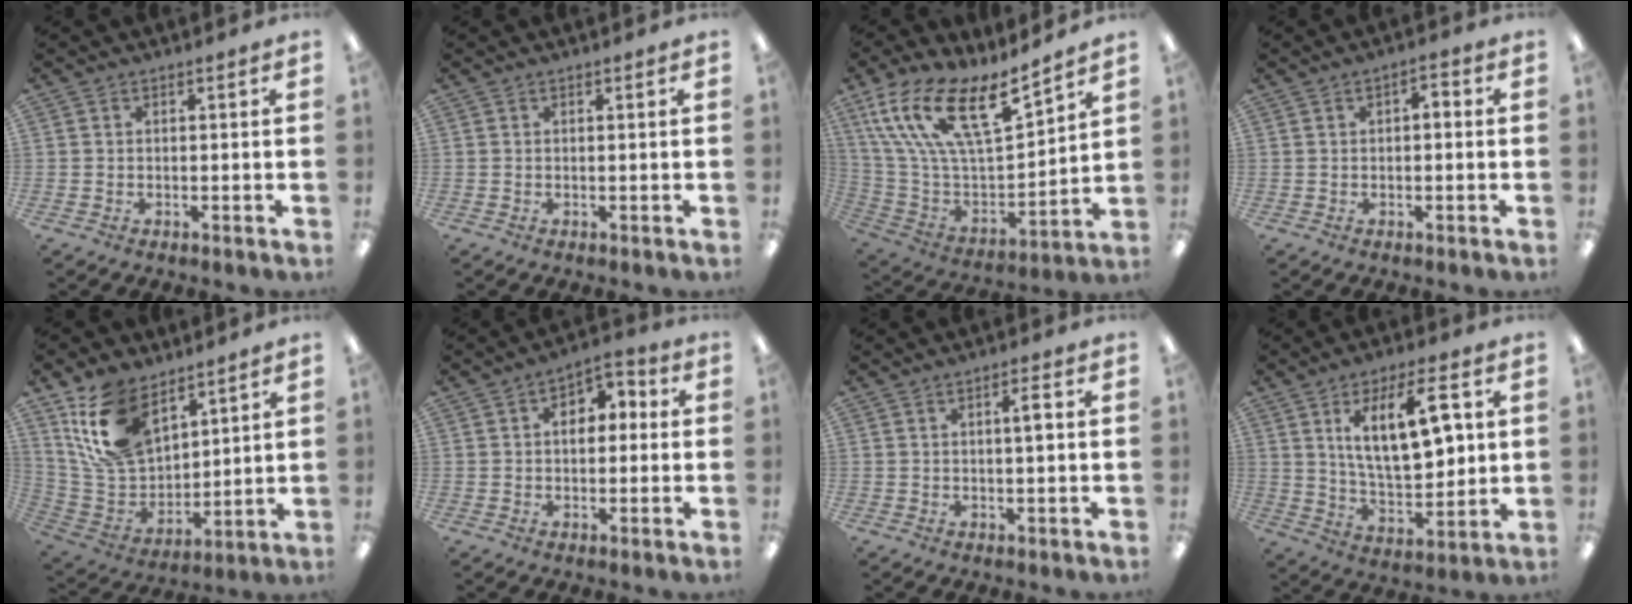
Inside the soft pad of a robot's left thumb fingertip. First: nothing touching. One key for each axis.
{"total": 0.0}
{"total": 21.1, "fx": 13.3, "fy": 8.0, "fz": 14.4, "tx": -0.286, "ty": -0.083, "tz": 0.236}
{"total": 2.4, "fx": -0.4, "fy": 1.5, "fz": 1.8, "tx": -0.026, "ty": 0.006, "tz": -0.011}
{"total": 18.1, "fx": 10.1, "fy": 11.2, "fz": 10.0, "tx": -0.219, "ty": -0.030, "tz": 0.193}
{"total": 5.8, "fx": 0.9, "fy": 4.3, "fz": 3.9, "tx": -0.056, "ty": 0.009, "tz": 0.009}
{"total": 2.9, "fx": 0.8, "fy": 0.7, "fz": 2.7, "tx": -0.045, "ty": 0.004, "tz": 0.008}
{"total": 16.1, "fx": 5.6, "fy": 6.9, "fz": 13.4, "tx": -0.220, "ty": -0.005, "tz": 0.093}